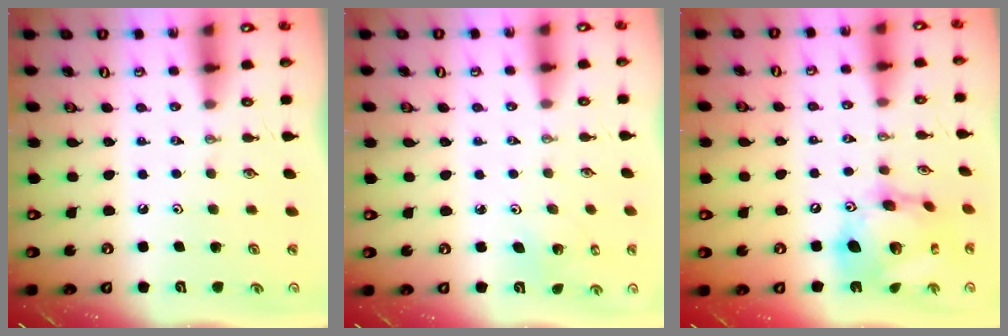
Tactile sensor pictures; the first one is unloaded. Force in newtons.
{"total": 1.7, "press": 1.6, "slide": 0.2}
{"total": 19.2, "press": 19.1, "slide": 2.0}